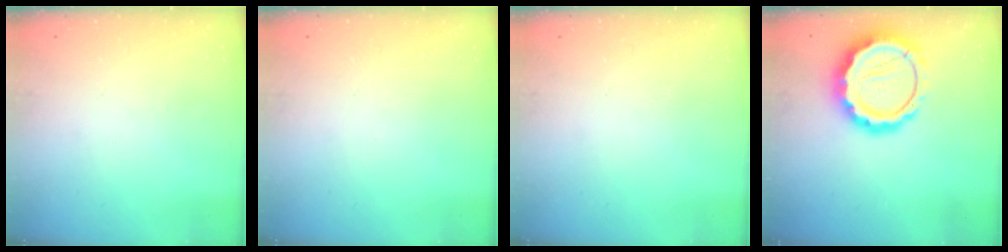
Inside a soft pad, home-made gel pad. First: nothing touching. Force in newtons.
{"total": 0.0}
{"total": 0.0}
{"total": 13.7, "press": 13.5, "slide": 2.5}